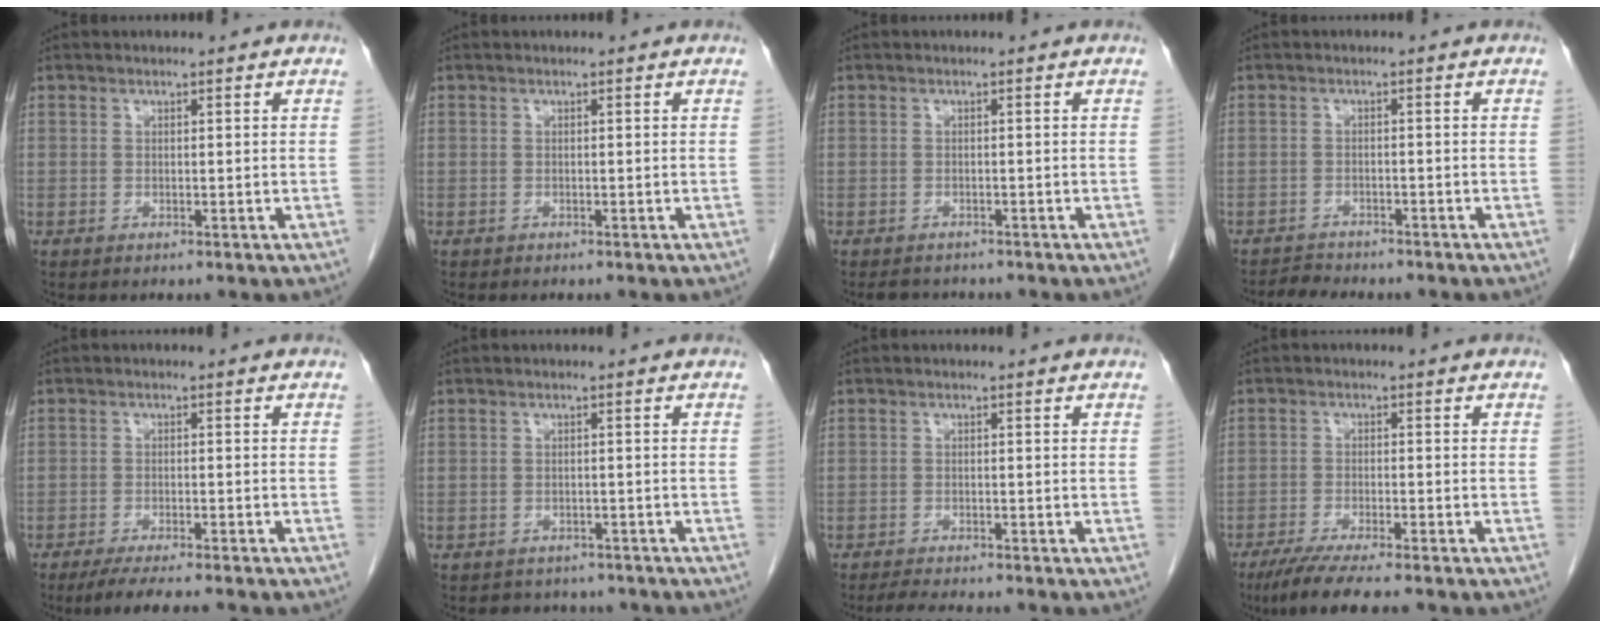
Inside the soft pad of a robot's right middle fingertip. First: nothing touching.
{"total": 0.0}
{"total": 3.0, "force": [-2.7, 1.2, 0.6], "torque": [-0.012, -0.005, -0.036]}
{"total": 2.8, "force": [-2.8, 0.3, 0.1], "torque": [-0.007, -0.011, -0.046]}
{"total": 8.7, "force": [-7.3, 0.5, 4.7], "torque": [-0.060, -0.016, -0.108]}
{"total": 6.7, "force": [-5.8, 3.1, 1.1], "torque": [-0.011, 0.008, -0.062]}
{"total": 4.7, "force": [-4.3, 0.4, 2.1], "torque": [-0.034, -0.014, -0.065]}
{"total": 9.0, "force": [-7.1, 0.7, 5.4], "torque": [-0.083, -0.021, -0.110]}